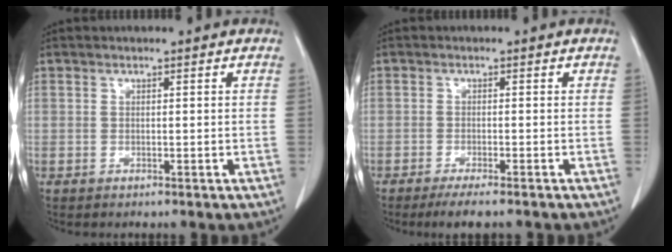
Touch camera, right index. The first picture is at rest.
{"total": 5.3, "force": [-4.3, 0.5, 3.1], "torque": [-0.039, -0.010, -0.065]}